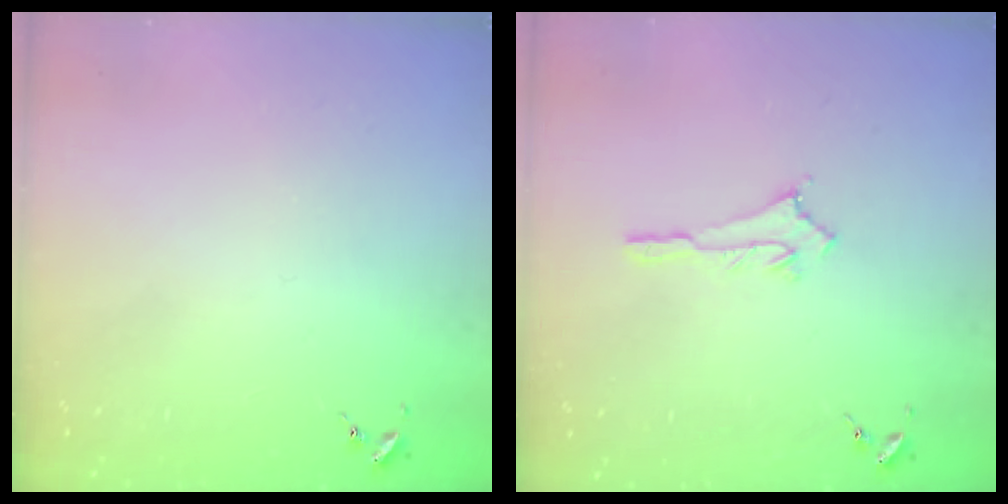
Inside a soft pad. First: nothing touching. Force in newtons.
{"total": 2.9, "press": 2.9, "slide": 0.2}